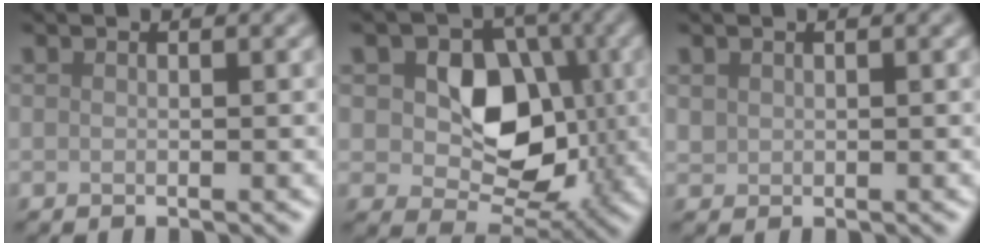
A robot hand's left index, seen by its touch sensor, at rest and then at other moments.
{"total": 8.8, "force": [1.0, 6.4, 6.0], "torque": [-0.083, -0.002, 0.004]}
{"total": 0.7, "force": [0.4, 0.6, 0.1], "torque": [-0.001, -0.002, 0.010]}